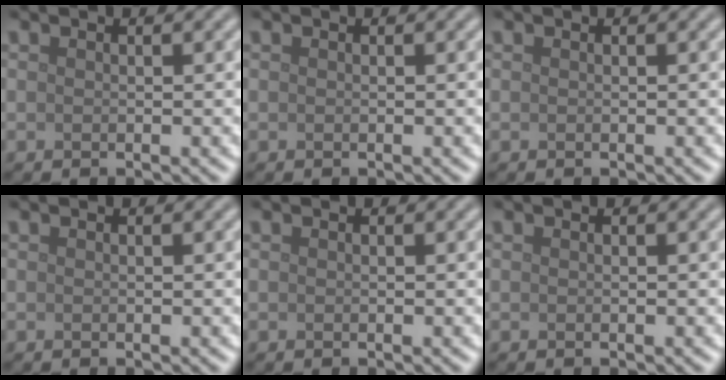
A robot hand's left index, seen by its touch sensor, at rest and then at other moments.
{"total": 0.0}
{"total": 0.0}
{"total": 0.0}
{"total": 0.0}
{"total": 0.0}